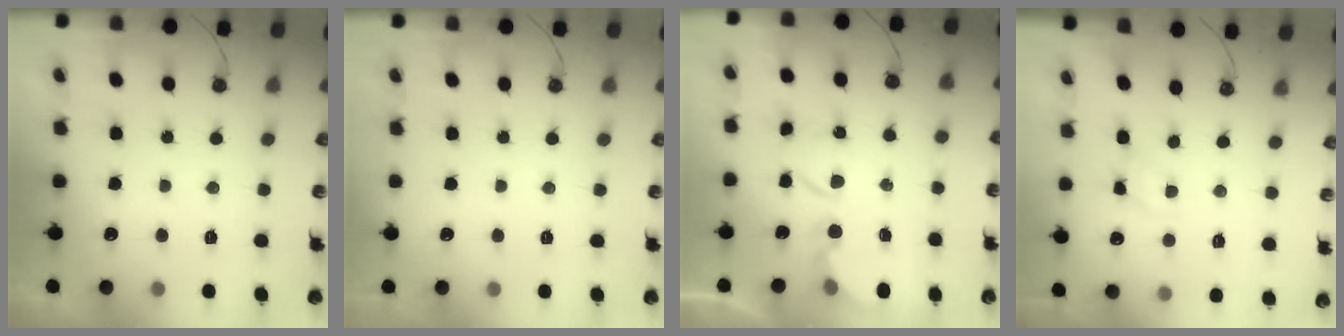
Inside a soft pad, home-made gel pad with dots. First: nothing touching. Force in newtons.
{"total": 0.0}
{"total": 6.3, "press": 6.3, "slide": 0.4}
{"total": 3.4, "press": 3.3, "slide": 0.4}